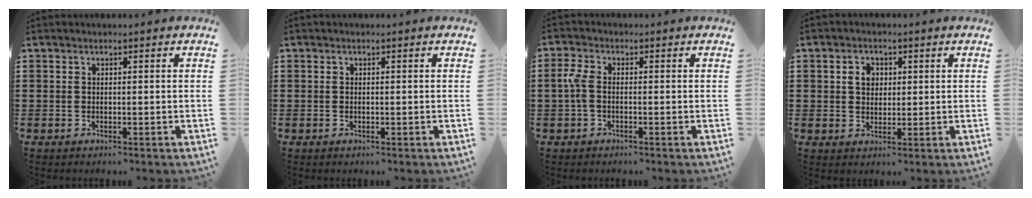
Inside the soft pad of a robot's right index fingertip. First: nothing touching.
{"total": 0.0}
{"total": 2.9, "force": [-0.5, 1.2, 2.6], "torque": [-0.071, -0.005, -0.015]}
{"total": 3.1, "force": [0.6, 2.5, 1.8], "torque": [-0.043, 0.011, 0.009]}